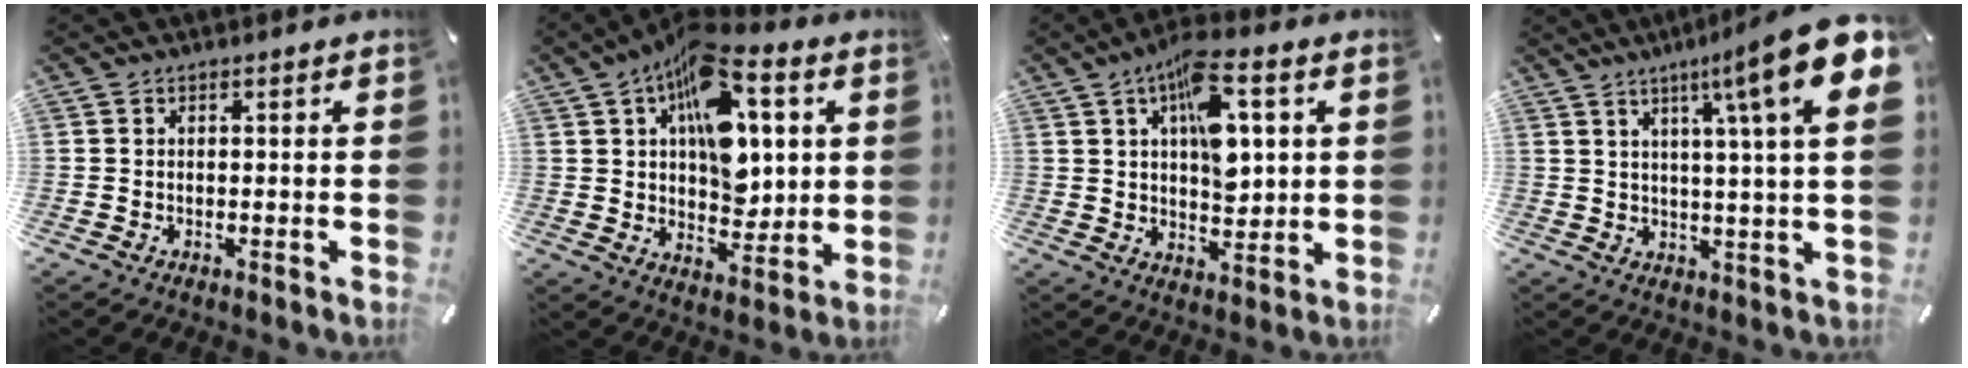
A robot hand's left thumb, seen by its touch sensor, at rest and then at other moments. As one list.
[{"total": 17.7, "force": [6.3, 10.5, 12.8], "torque": [-0.177, -0.022, 0.111]}, {"total": 12.4, "force": [4.5, 6.1, 9.8], "torque": [-0.144, -0.008, 0.074]}, {"total": 16.8, "force": [7.6, 1.2, 14.9], "torque": [-0.234, -0.040, 0.105]}]